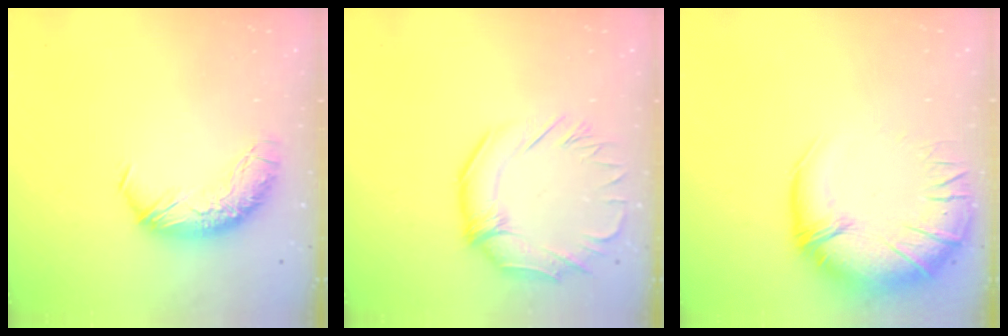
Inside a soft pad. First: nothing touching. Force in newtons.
{"total": 3.9, "press": 3.6, "slide": 1.7}
{"total": 5.2, "press": 3.4, "slide": 3.8}